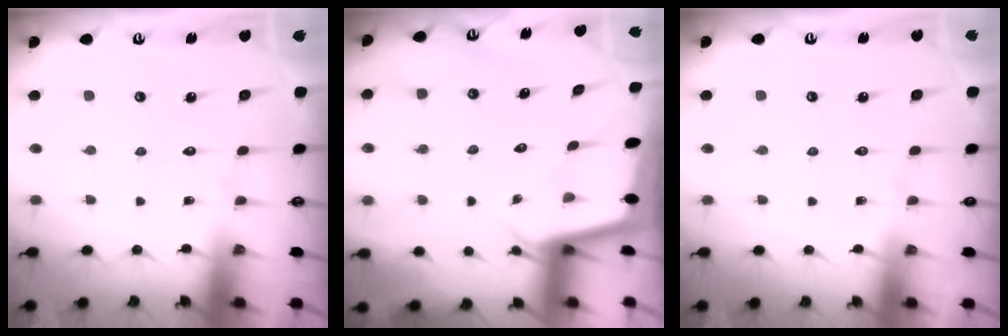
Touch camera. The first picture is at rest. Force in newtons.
{"total": 1.9, "press": 1.9, "slide": 0.1}
{"total": 0.6, "press": 0.5, "slide": 0.2}